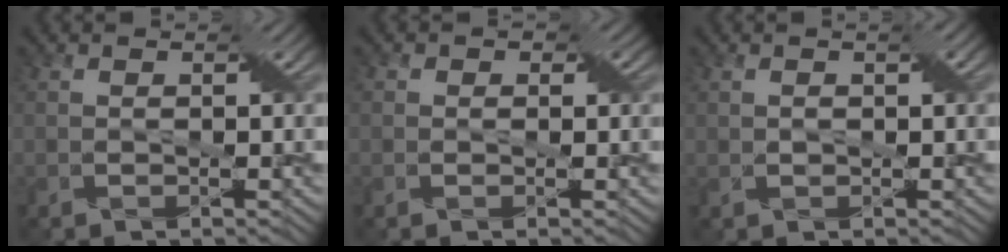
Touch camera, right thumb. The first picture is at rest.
{"total": 1.2, "force": [0.4, 1.1, 0.3], "torque": [-0.004, -0.001, -0.003]}
{"total": 1.2, "force": [0.3, 0.5, 1.0], "torque": [-0.019, 0.004, 0.007]}